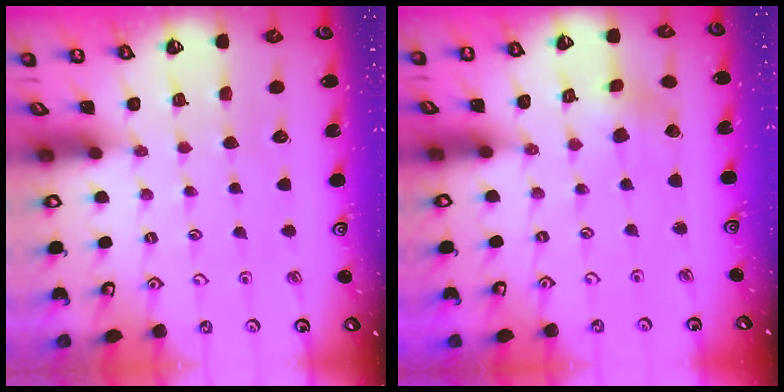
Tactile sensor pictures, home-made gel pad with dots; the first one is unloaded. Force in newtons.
{"total": 2.9, "press": 2.9, "slide": 0.5}